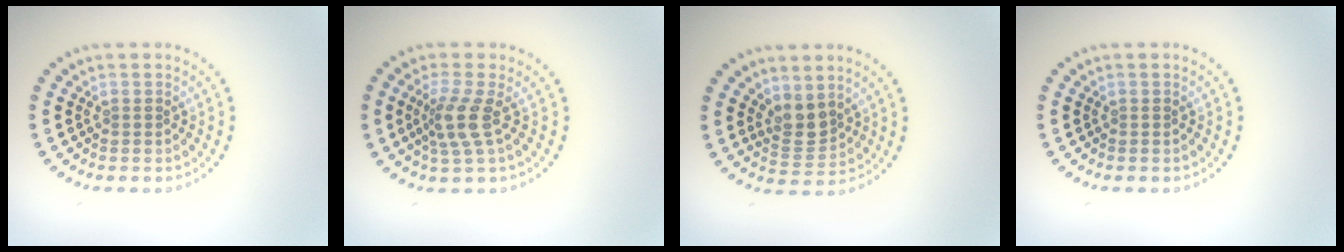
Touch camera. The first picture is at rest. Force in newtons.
{"total": 2.9, "press": 2.2, "slide": 1.9}
{"total": 2.7, "press": 2.2, "slide": 1.5}
{"total": 0.0}